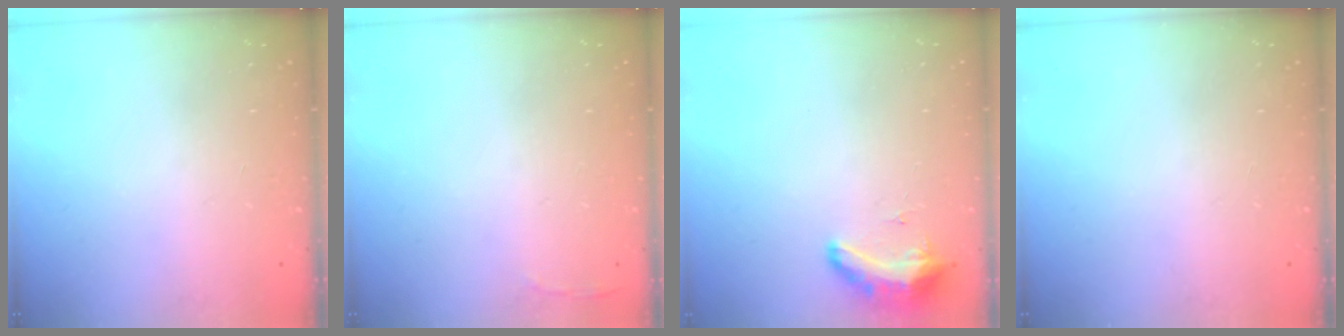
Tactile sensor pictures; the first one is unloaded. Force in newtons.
{"total": 2.8, "press": 2.6, "slide": 0.9}
{"total": 8.5, "press": 8.3, "slide": 1.6}
{"total": 0.0}